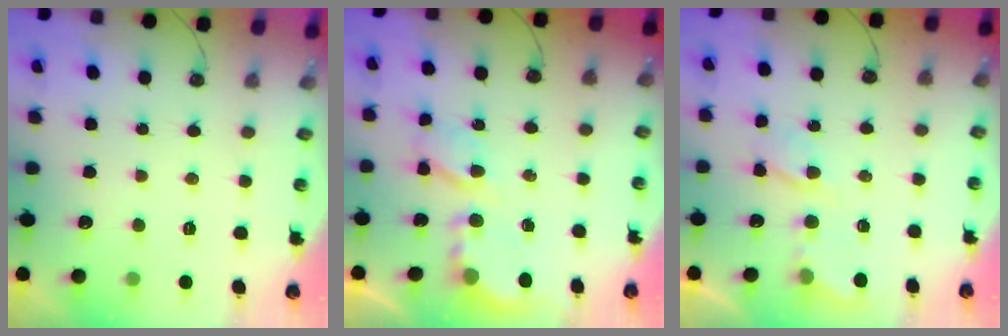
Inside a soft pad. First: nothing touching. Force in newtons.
{"total": 5.3, "press": 5.3, "slide": 0.2}
{"total": 4.5, "press": 4.5, "slide": 0.3}